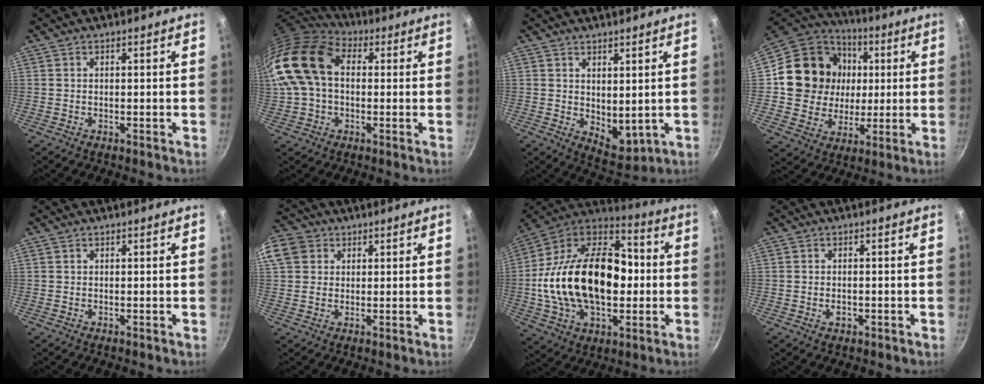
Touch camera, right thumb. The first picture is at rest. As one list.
[{"total": 18.8, "force": [2.1, 12.8, 13.5], "torque": [-0.261, 0.037, 0.027]}, {"total": 6.4, "force": [1.6, 3.7, 5.0], "torque": [-0.054, -0.027, 0.041]}, {"total": 19.3, "force": [2.8, 17.3, 8.1], "torque": [-0.124, 0.014, 0.050]}, {"total": 0.0}, {"total": 10.0, "force": [3.1, 8.5, 4.4], "torque": [-0.091, 0.014, 0.049]}, {"total": 29.4, "force": [-1.3, 18.5, 22.8], "torque": [-0.385, 0.045, -0.030]}, {"total": 1.8, "force": [-0.6, 1.2, 1.2], "torque": [-0.018, 0.004, -0.010]}]